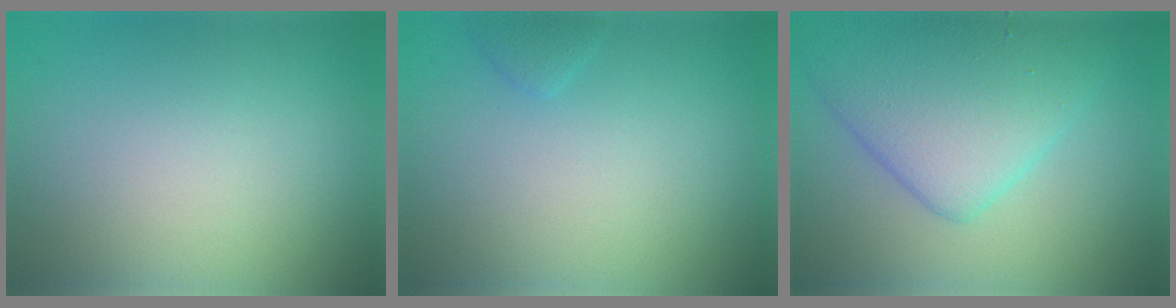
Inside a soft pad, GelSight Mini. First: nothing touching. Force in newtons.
{"total": 0.8, "press": 0.8, "slide": 0.1}
{"total": 7.5, "press": 7.5, "slide": 0.2}